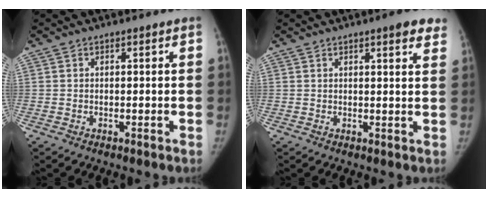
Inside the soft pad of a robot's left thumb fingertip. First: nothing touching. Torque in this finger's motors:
{"motor_torque": [0.39, -0.07, 0.61, -0.52, 0.10]}